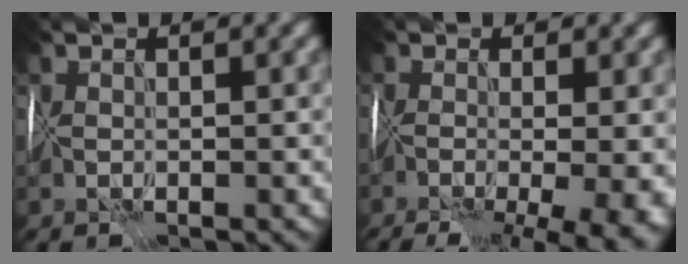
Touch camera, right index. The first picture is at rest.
{"total": 12.4, "force": [-6.2, 5.4, 9.3], "torque": [-0.105, -0.019, -0.042]}